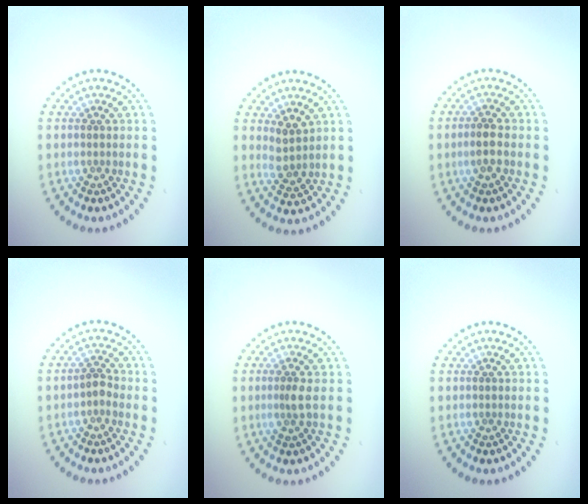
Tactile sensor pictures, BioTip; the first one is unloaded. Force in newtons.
{"total": 2.0, "press": 1.7, "slide": 1.0}
{"total": 1.9, "press": 1.8, "slide": 0.6}
{"total": 1.3, "press": 1.0, "slide": 0.8}
{"total": 1.4, "press": 1.1, "slide": 0.8}
{"total": 0.0}